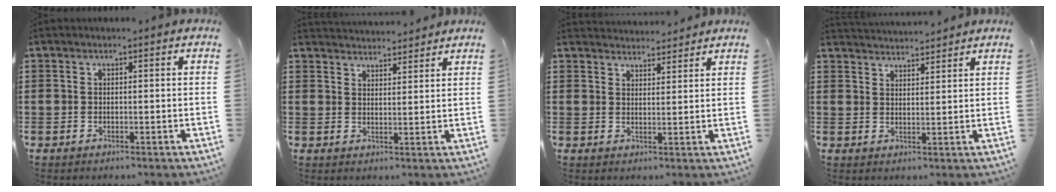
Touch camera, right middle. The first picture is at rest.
{"total": 3.2, "force": [3.1, 0.1, -0.5], "torque": [0.002, -0.011, 0.060]}
{"total": 3.0, "force": [3.0, 0.2, -0.3], "torque": [0.007, -0.010, 0.055]}
{"total": 3.0, "force": [3.0, -0.2, -0.4], "torque": [0.000, -0.010, 0.057]}